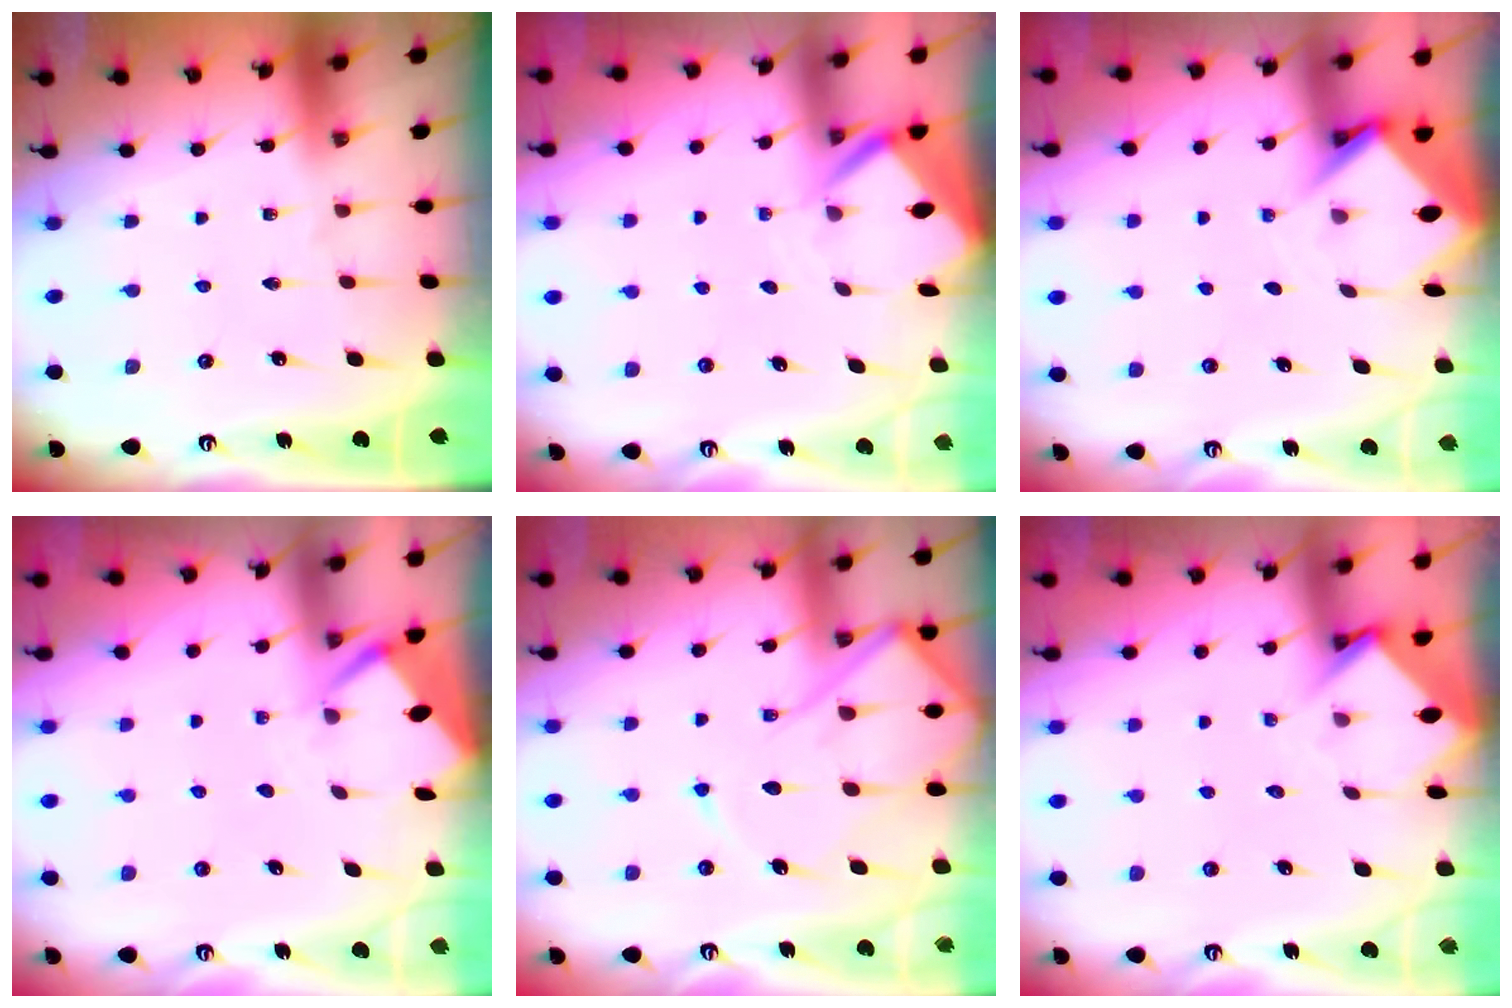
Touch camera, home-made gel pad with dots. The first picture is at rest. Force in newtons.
{"total": 3.2, "press": 3.2, "slide": 0.3}
{"total": 4.3, "press": 4.3, "slide": 0.3}
{"total": 2.6, "press": 2.6, "slide": 0.4}
{"total": 12.7, "press": 12.6, "slide": 1.1}
{"total": 3.7, "press": 3.7, "slide": 0.3}